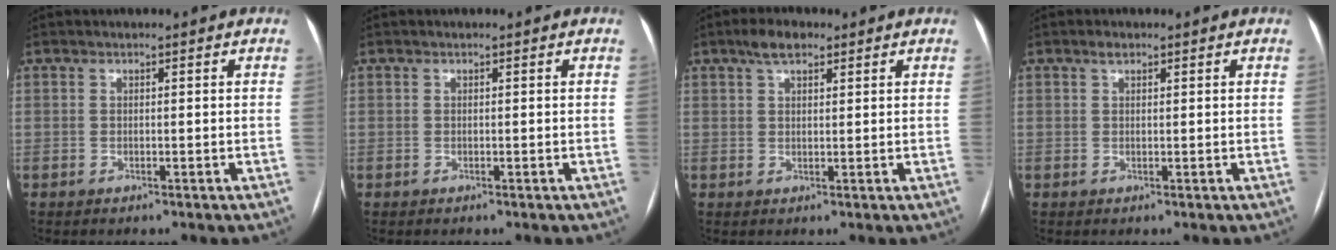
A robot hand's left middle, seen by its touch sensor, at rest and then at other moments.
{"total": 0.0}
{"total": 3.6, "force": [2.4, 1.5, 2.2], "torque": [-0.045, 0.010, 0.045]}
{"total": 1.0, "force": [0.7, 0.4, 0.5], "torque": [-0.012, 0.003, 0.013]}